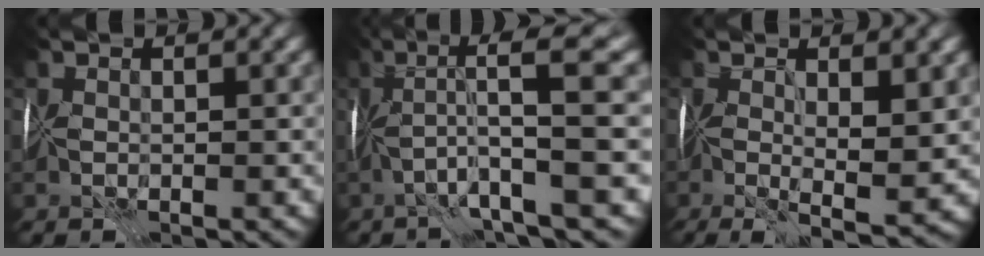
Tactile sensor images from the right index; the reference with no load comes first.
{"total": 7.2, "force": [0.8, 0.1, 7.1], "torque": [-0.104, 0.017, 0.010]}
{"total": 6.6, "force": [0.0, 1.5, 6.4], "torque": [-0.110, -0.019, 0.003]}